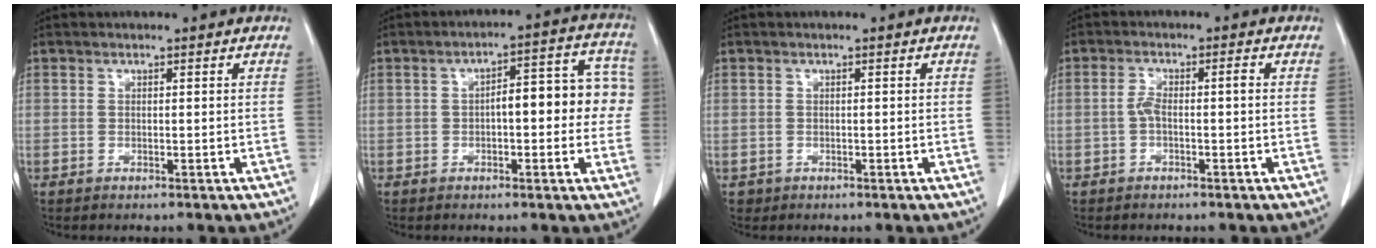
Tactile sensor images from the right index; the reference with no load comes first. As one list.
[{"total": 10.6, "force": [0.2, 3.9, 9.9], "torque": [-0.122, 0.049, 0.001]}, {"total": 0.9, "force": [-0.3, 0.9, 0.0], "torque": [-0.001, 0.005, -0.006]}, {"total": 2.8, "force": [-0.6, 0.7, 2.7], "torque": [-0.055, 0.011, -0.010]}]